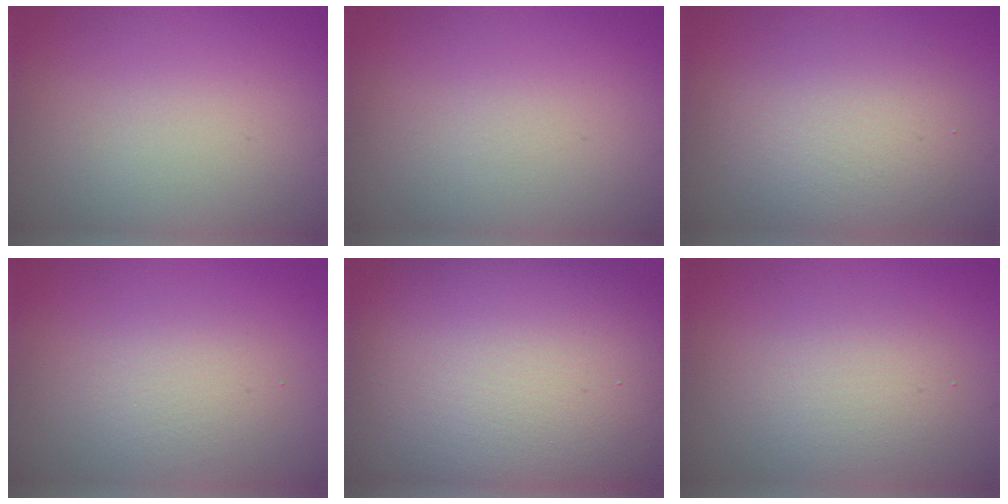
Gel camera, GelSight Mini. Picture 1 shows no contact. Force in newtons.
{"total": 0.0}
{"total": 4.5, "press": 4.5, "slide": 0.4}
{"total": 2.4, "press": 2.4, "slide": 0.3}
{"total": 16.9, "press": 16.9, "slide": 1.0}
{"total": 2.7, "press": 2.7, "slide": 0.1}